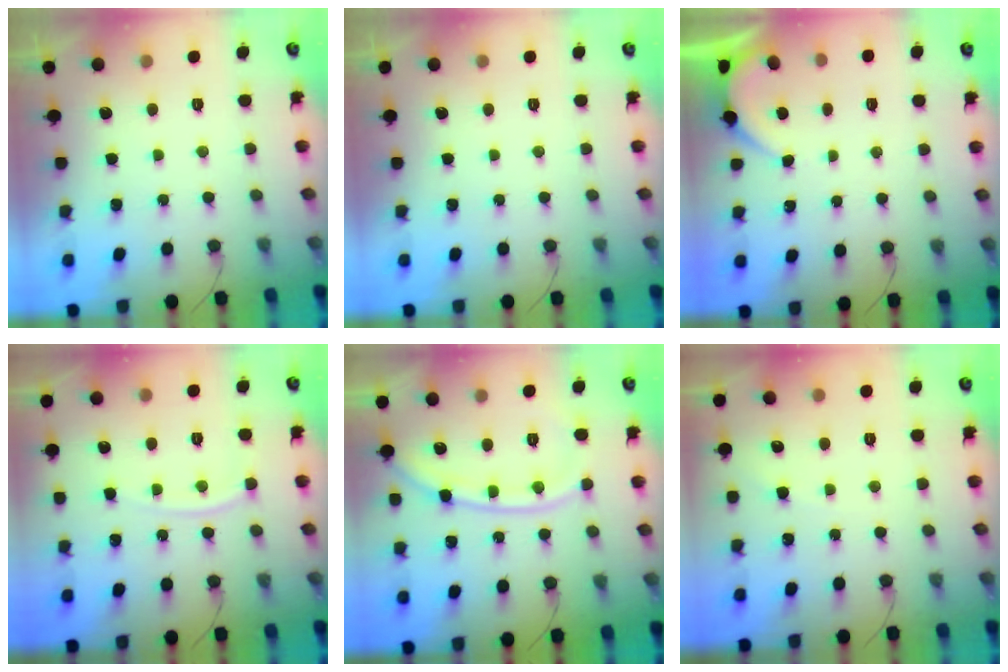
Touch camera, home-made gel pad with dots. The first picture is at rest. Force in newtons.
{"total": 0.0}
{"total": 1.4, "press": 1.4, "slide": 0.2}
{"total": 7.0, "press": 7.0, "slide": 0.9}
{"total": 11.6, "press": 11.5, "slide": 1.6}
{"total": 3.0, "press": 2.9, "slide": 0.5}